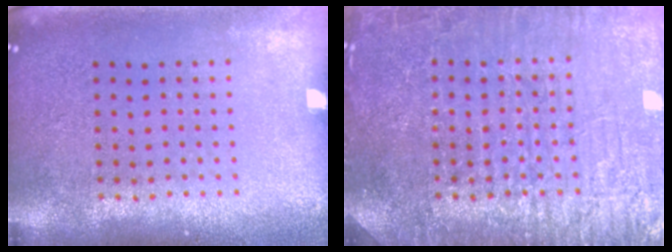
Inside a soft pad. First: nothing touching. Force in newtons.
{"total": 7.2, "press": 7.2, "slide": 1.1}